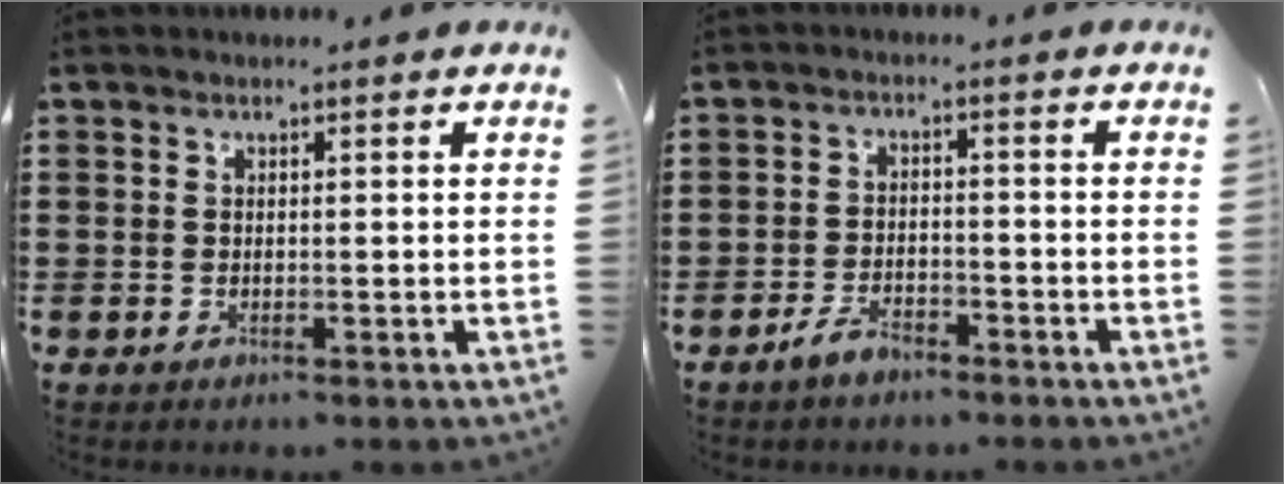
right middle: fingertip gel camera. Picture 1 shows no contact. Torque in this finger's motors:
{"motor_torque": [1.87, -0.27, 0.40, 0.09]}